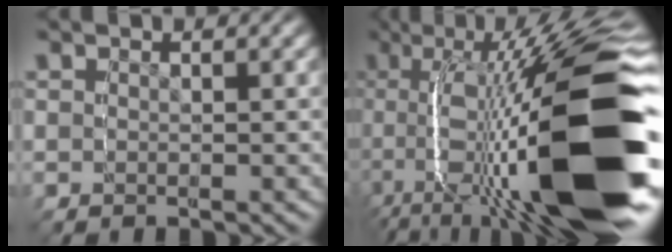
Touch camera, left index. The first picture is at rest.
{"total": 18.2, "force": [-3.2, 6.8, 16.6], "torque": [-0.248, 0.021, -0.051]}